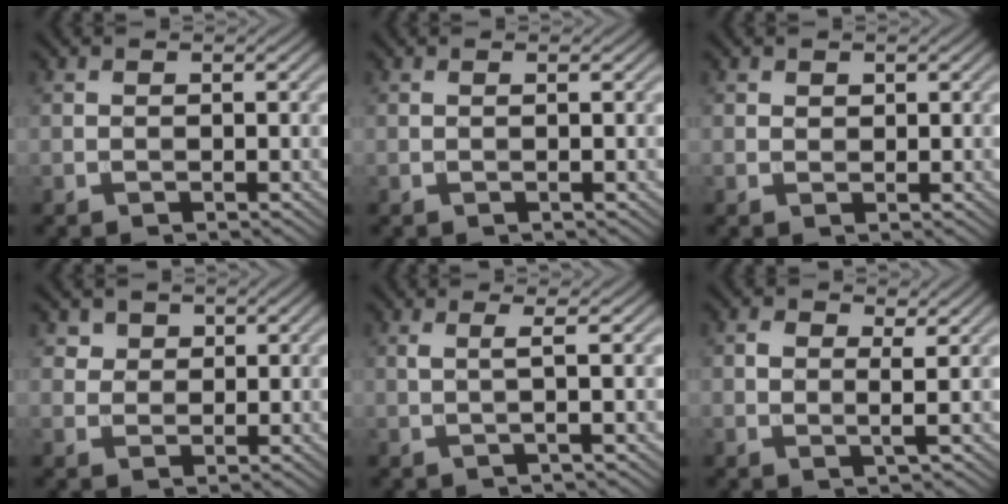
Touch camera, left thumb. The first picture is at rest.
{"total": 0.5, "force": [0.1, -0.1, 0.5], "torque": [-0.011, 0.002, 0.000]}
{"total": 0.8, "force": [0.6, 0.5, 0.2], "torque": [-0.004, -0.002, 0.011]}
{"total": 2.8, "force": [1.7, 2.1, 0.7], "torque": [-0.025, -0.014, 0.041]}
{"total": 2.1, "force": [0.3, 0.0, 2.1], "torque": [-0.044, 0.007, -0.002]}
{"total": 2.3, "force": [0.5, 0.9, 2.1], "torque": [-0.045, -0.002, 0.009]}